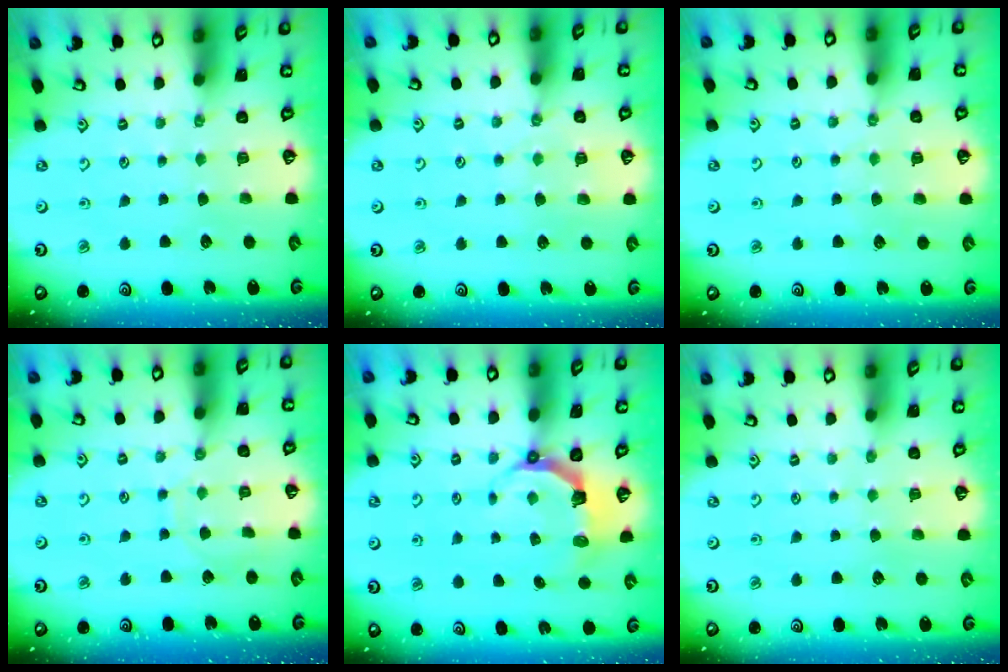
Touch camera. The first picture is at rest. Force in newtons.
{"total": 5.7, "press": 5.7, "slide": 0.7}
{"total": 3.7, "press": 3.7, "slide": 0.4}
{"total": 6.8, "press": 6.7, "slide": 0.7}
{"total": 5.4, "press": 3.7, "slide": 3.9}
{"total": 0.8, "press": 0.8, "slide": 0.1}